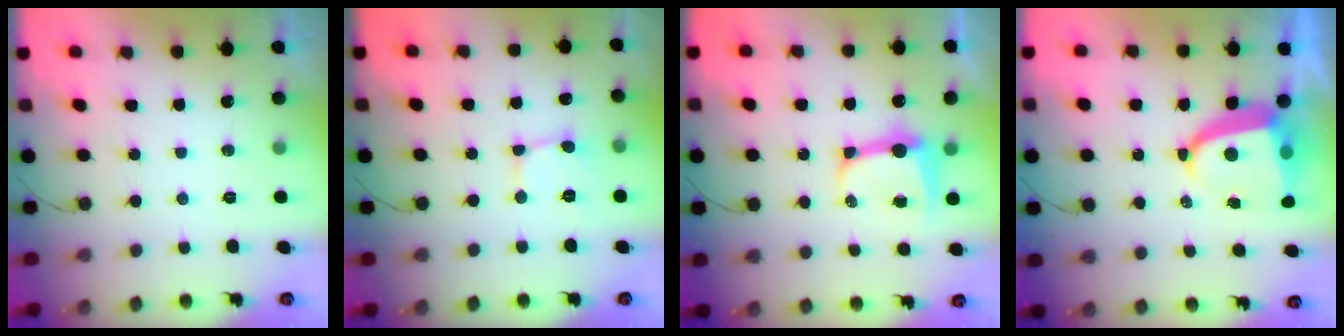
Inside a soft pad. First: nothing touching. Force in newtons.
{"total": 2.2, "press": 2.2, "slide": 0.1}
{"total": 8.6, "press": 8.5, "slide": 0.7}
{"total": 8.4, "press": 8.3, "slide": 1.0}